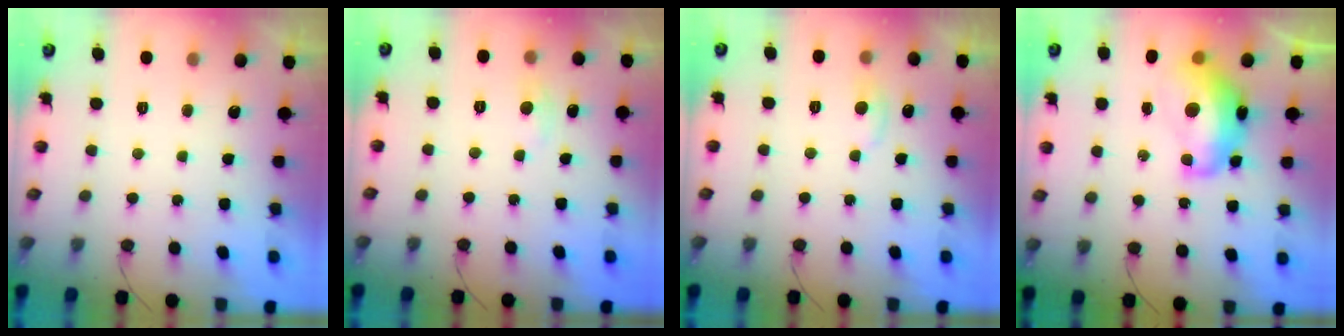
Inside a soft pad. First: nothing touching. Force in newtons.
{"total": 3.9, "press": 3.9, "slide": 0.5}
{"total": 4.8, "press": 4.8, "slide": 0.5}
{"total": 14.3, "press": 14.2, "slide": 1.6}